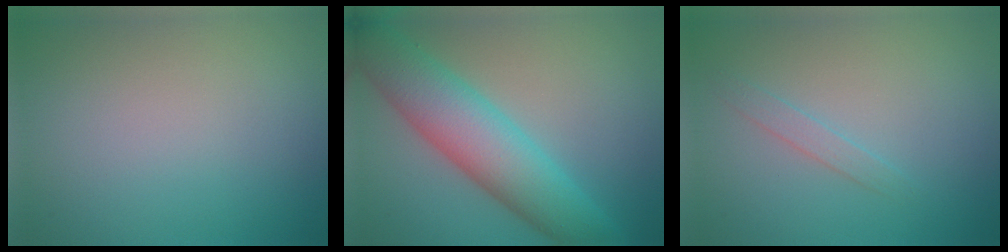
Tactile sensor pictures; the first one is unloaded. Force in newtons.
{"total": 8.3, "press": 8.3, "slide": 0.3}
{"total": 1.2, "press": 1.2, "slide": 0.1}